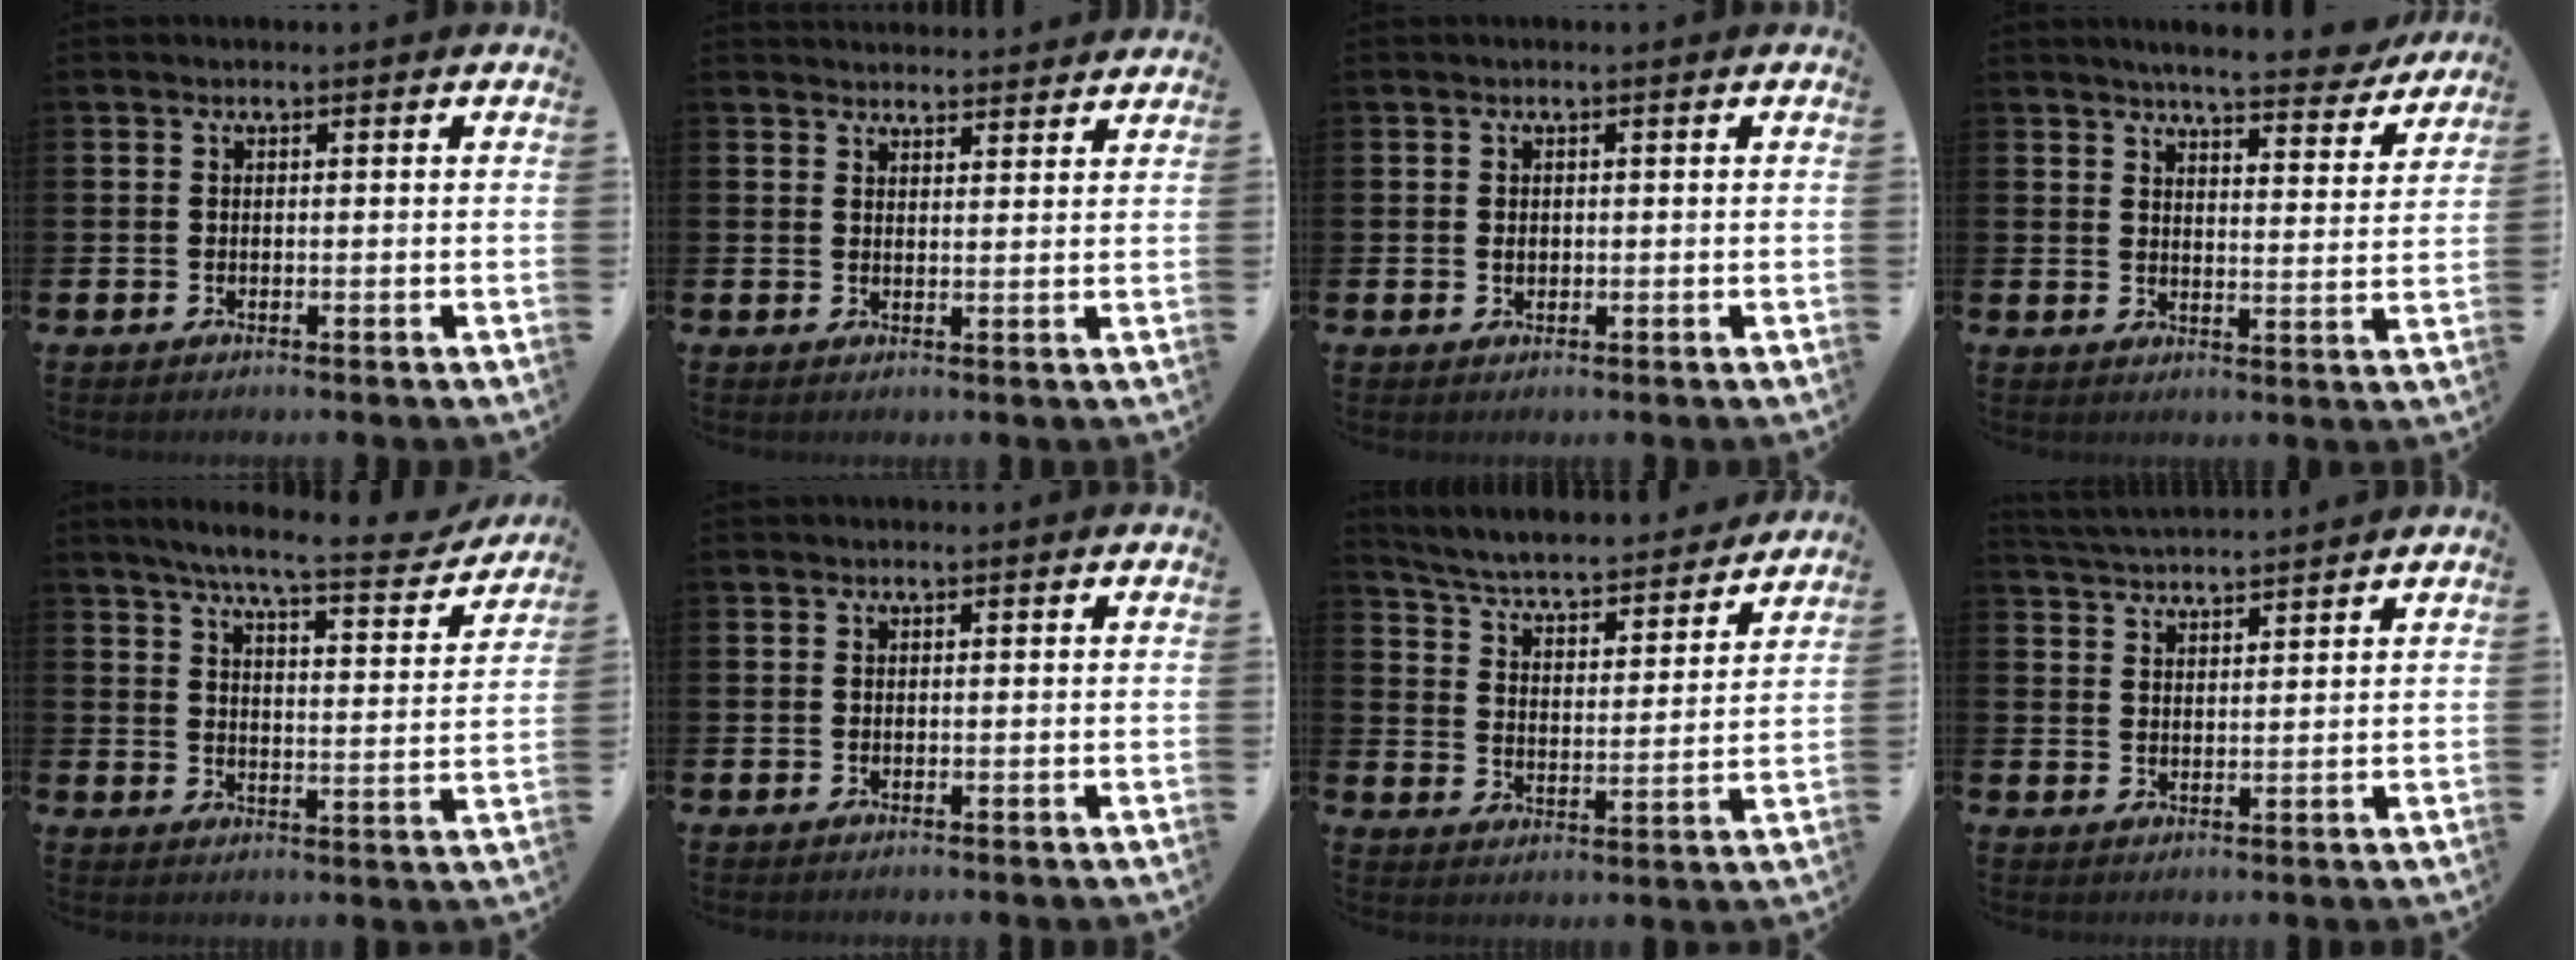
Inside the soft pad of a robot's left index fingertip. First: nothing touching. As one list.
[{"total": 3.1, "force": [3.1, 0.3, -0.1], "torque": [-0.004, -0.016, 0.057]}, {"total": 0.8, "force": [0.2, 0.7, 0.4], "torque": [-0.002, 0.002, 0.000]}, {"total": 5.9, "force": [5.7, 0.4, 1.6], "torque": [-0.038, -0.036, 0.097]}, {"total": 7.2, "force": [6.5, 0.5, 3.1], "torque": [-0.070, -0.048, 0.106]}, {"total": 0.0}, {"total": 5.5, "force": [5.2, 0.9, 1.6], "torque": [-0.064, -0.046, 0.081]}, {"total": 3.6, "force": [3.6, -0.2, 0.1], "torque": [-0.013, -0.022, 0.064]}]